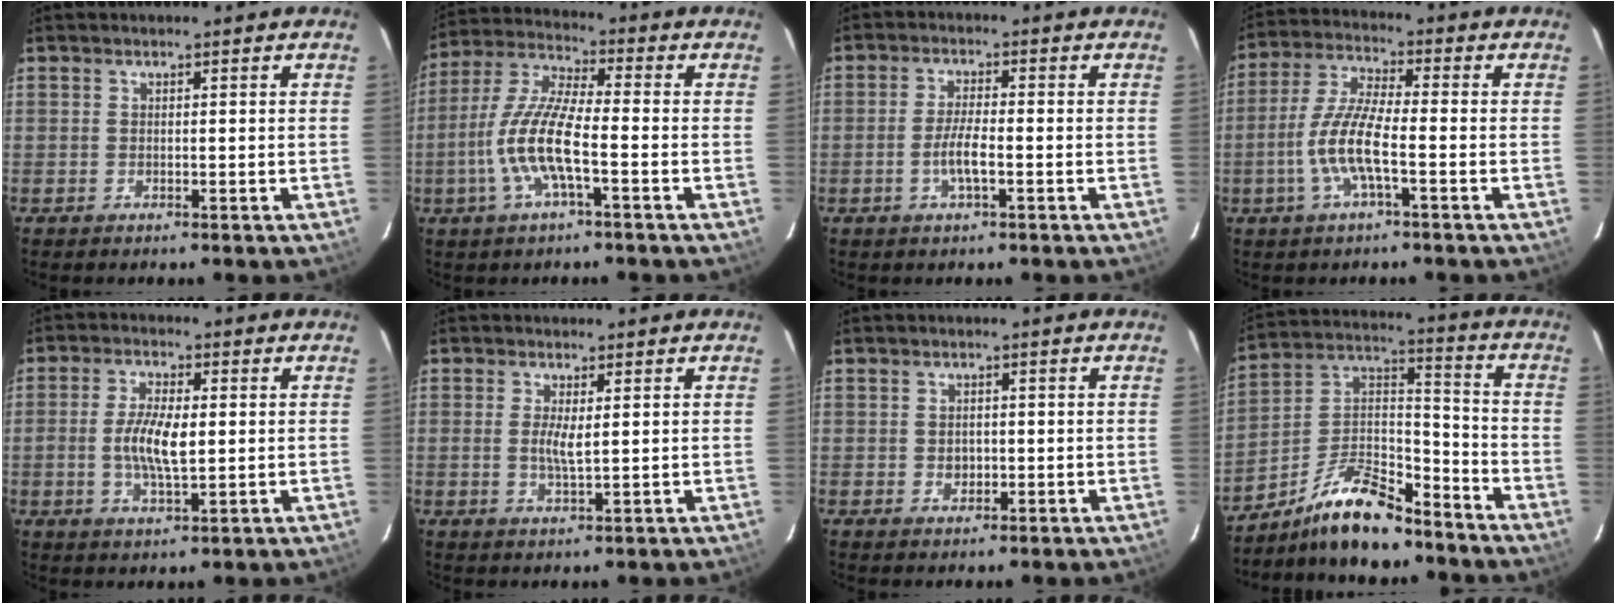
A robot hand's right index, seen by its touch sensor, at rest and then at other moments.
{"total": 11.7, "force": [-3.6, 2.3, 10.9], "torque": [-0.233, -0.001, -0.073]}
{"total": 4.4, "force": [-1.6, 0.8, 4.0], "torque": [-0.081, -0.002, -0.031]}
{"total": 9.3, "force": [-2.9, 1.6, 8.7], "torque": [-0.188, 0.000, -0.059]}
{"total": 7.4, "force": [-0.2, 2.8, 6.9], "torque": [-0.135, 0.000, -0.004]}
{"total": 3.3, "force": [0.3, 0.7, 3.2], "torque": [-0.061, -0.006, 0.006]}
{"total": 2.2, "force": [-0.3, 1.9, 1.0], "torque": [-0.015, 0.001, -0.003]}
{"total": 14.6, "force": [-11.1, 5.0, 8.0], "torque": [-0.166, 0.032, -0.198]}